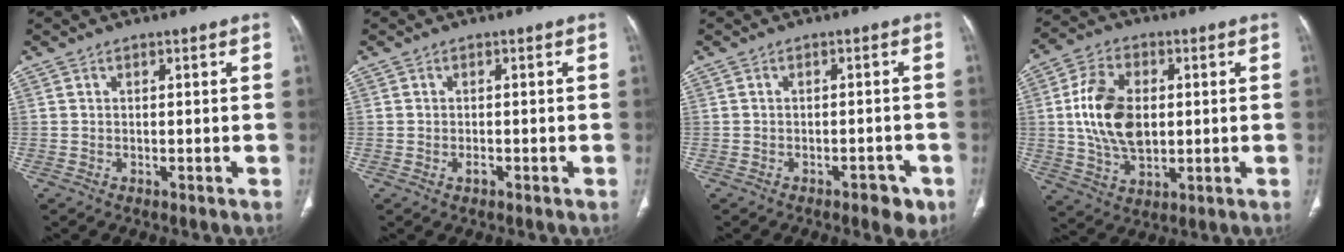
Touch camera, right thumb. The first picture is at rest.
{"total": 1.0, "force": [-0.5, 0.6, 0.7], "torque": [-0.011, 0.002, -0.009]}
{"total": 4.2, "force": [-2.5, 1.9, 2.8], "torque": [-0.021, 0.012, -0.028]}
{"total": 13.6, "force": [1.1, 8.7, 10.5], "torque": [-0.185, 0.000, 0.025]}